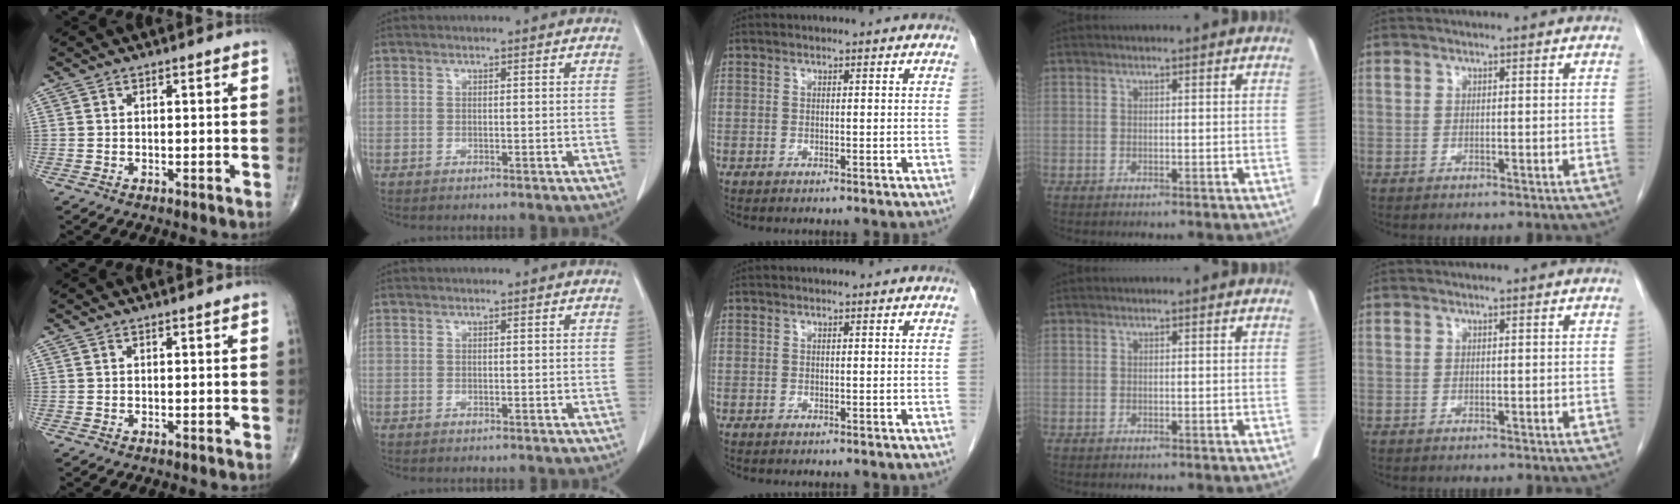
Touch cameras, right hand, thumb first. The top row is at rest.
{}